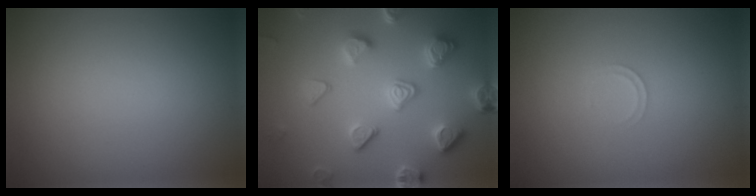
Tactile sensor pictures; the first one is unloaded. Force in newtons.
{"total": 5.4, "press": 4.9, "slide": 2.3}
{"total": 0.7, "press": 0.7, "slide": 0.1}